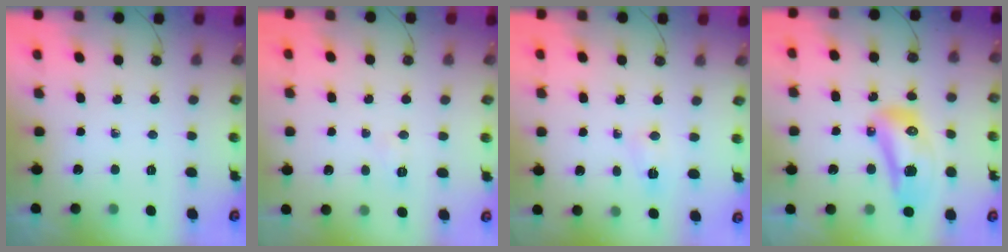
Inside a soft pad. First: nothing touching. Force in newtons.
{"total": 3.9, "press": 3.9, "slide": 0.4}
{"total": 2.7, "press": 2.7, "slide": 0.4}
{"total": 13.5, "press": 13.4, "slide": 1.6}